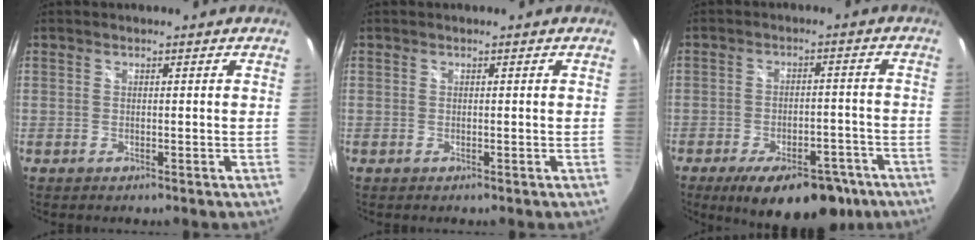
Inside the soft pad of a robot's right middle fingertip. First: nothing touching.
{"total": 0.0}
{"total": 14.6, "force": [-10.0, 6.0, 8.7], "torque": [-0.143, -0.010, -0.135]}